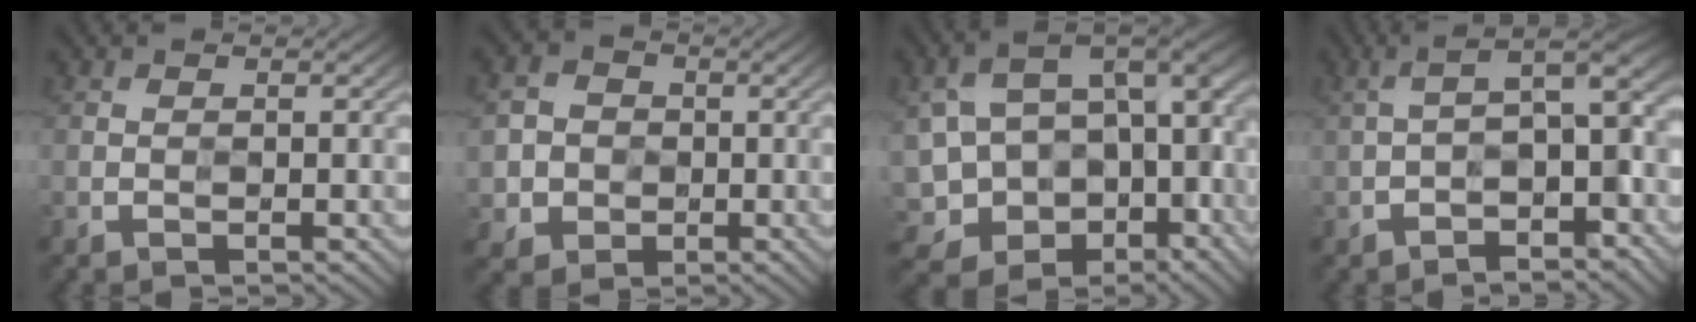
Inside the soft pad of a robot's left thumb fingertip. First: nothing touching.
{"total": 4.9, "force": [-0.4, 4.7, 1.4], "torque": [-0.038, -0.006, -0.020]}
{"total": 14.3, "force": [-4.0, 10.4, 9.0], "torque": [-0.202, -0.033, -0.054]}
{"total": 8.2, "force": [-2.2, 2.6, 7.4], "torque": [-0.114, 0.014, -0.033]}